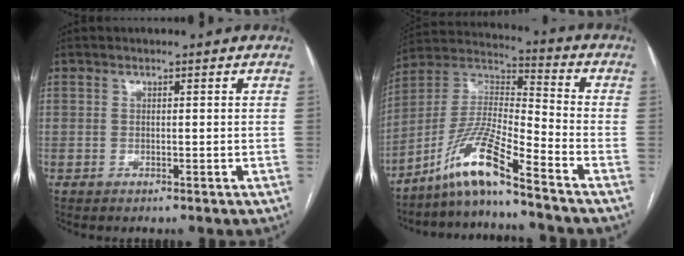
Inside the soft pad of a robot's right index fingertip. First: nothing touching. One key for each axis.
{"total": 11.5, "fx": -8.6, "fy": -0.5, "fz": 7.6, "tx": -0.159, "ty": 0.003, "tz": -0.166}